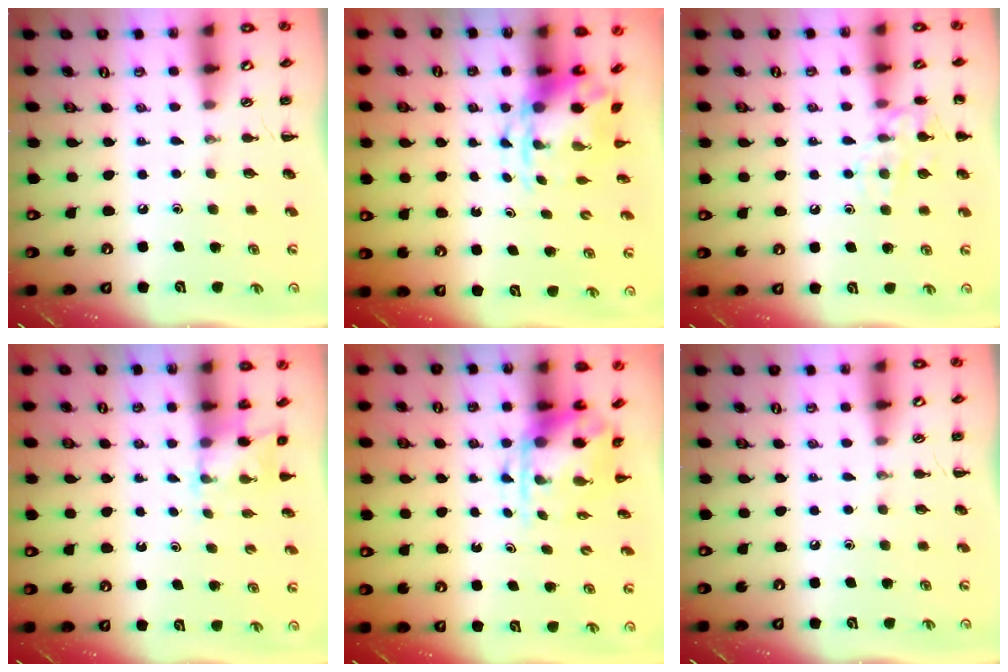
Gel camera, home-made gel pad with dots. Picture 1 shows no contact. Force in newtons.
{"total": 3.8, "press": 3.7, "slide": 0.9}
{"total": 11.1, "press": 11.0, "slide": 1.2}
{"total": 2.3, "press": 2.2, "slide": 0.7}
{"total": 4.1, "press": 4.0, "slide": 0.6}
{"total": 0.0}